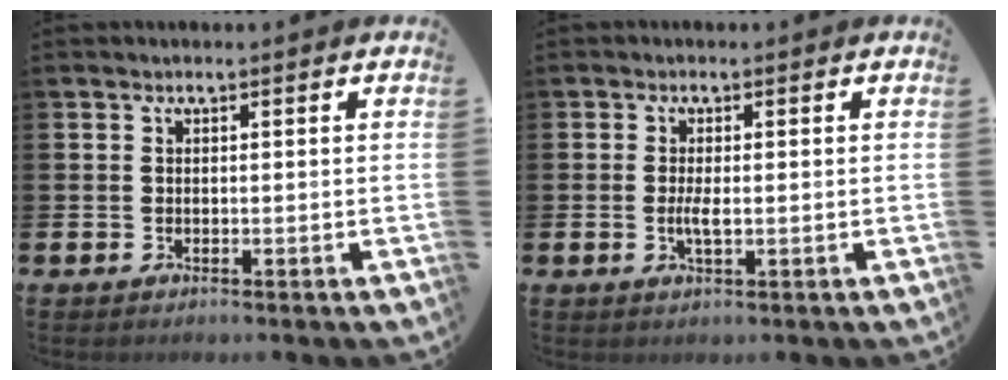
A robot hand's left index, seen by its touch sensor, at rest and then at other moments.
{"total": 2.2, "force": [-0.2, 0.6, 2.1], "torque": [-0.037, 0.000, -0.004]}